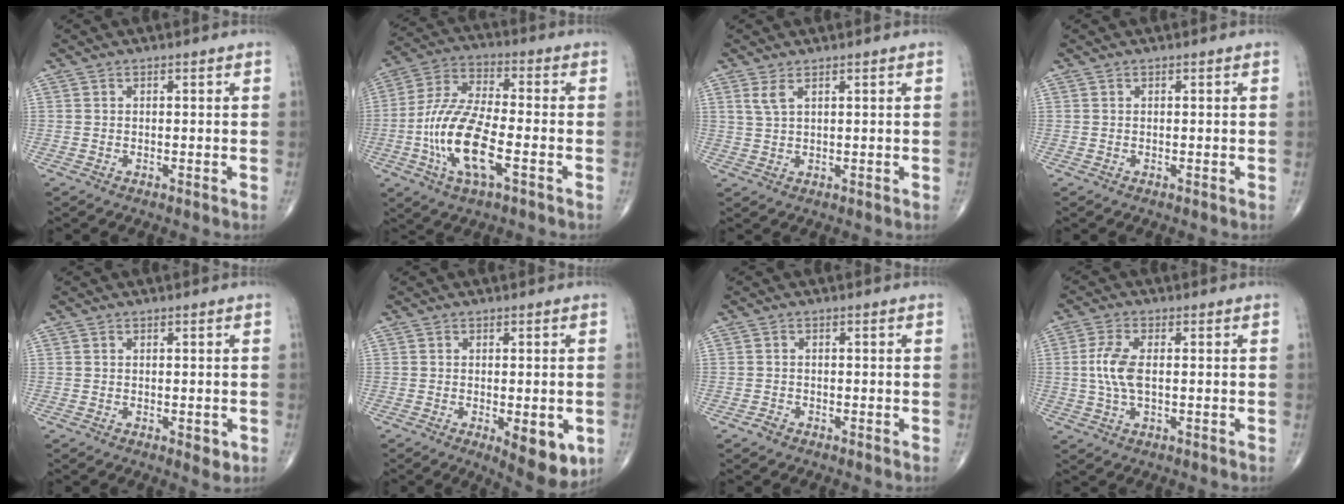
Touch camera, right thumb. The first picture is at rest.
{"total": 15.1, "force": [-4.5, 5.4, 13.4], "torque": [-0.280, 0.020, -0.085]}
{"total": 2.4, "force": [1.4, 0.8, 1.8], "torque": [-0.043, 0.000, 0.036]}
{"total": 0.0}
{"total": 2.4, "force": [-0.4, 1.2, 2.0], "torque": [-0.016, -0.004, -0.003]}
{"total": 8.4, "force": [-2.5, 3.3, 7.3], "torque": [-0.082, -0.015, -0.027]}
{"total": 1.1, "force": [-0.8, 0.7, 0.3], "torque": [-0.006, 0.002, -0.019]}
{"total": 6.7, "force": [0.1, 3.0, 5.9], "torque": [-0.139, 0.005, -0.001]}